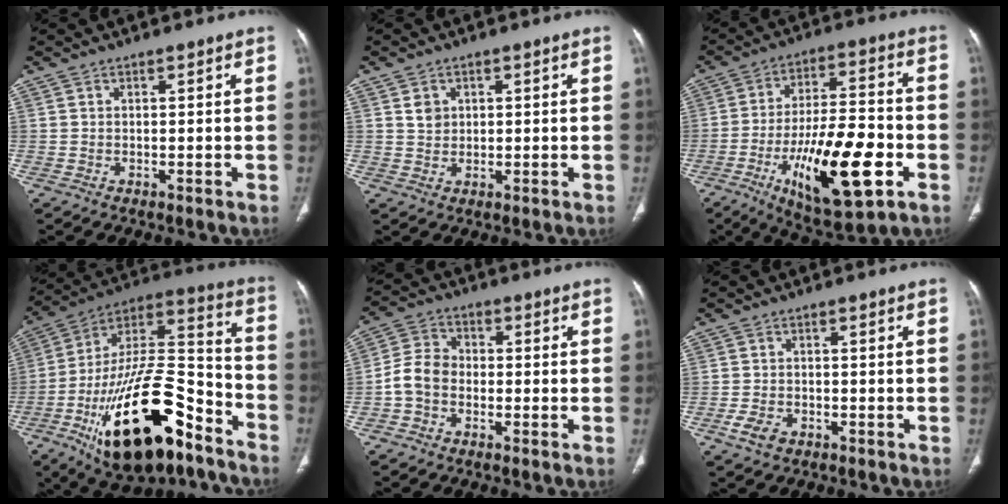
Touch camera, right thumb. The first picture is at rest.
{"total": 2.7, "force": [1.1, 2.2, 1.1], "torque": [-0.007, -0.008, 0.022]}
{"total": 21.1, "force": [-7.5, 7.2, 18.4], "torque": [-0.300, 0.020, -0.111]}
{"total": 30.8, "force": [-15.6, 13.0, 23.2], "torque": [-0.394, 0.072, -0.255]}
{"total": 6.7, "force": [-1.7, 5.2, 3.8], "torque": [-0.062, 0.025, -0.047]}
{"total": 3.7, "force": [-2.0, 2.3, 2.2], "torque": [-0.044, 0.004, -0.035]}